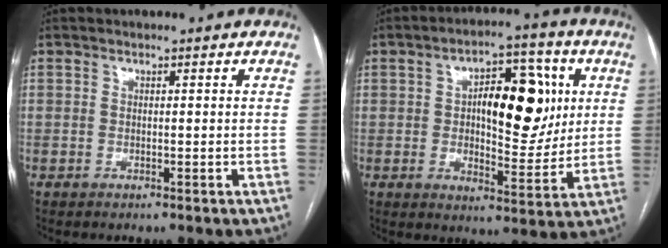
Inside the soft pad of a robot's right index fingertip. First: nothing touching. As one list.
[{"total": 13.3, "force": [2.8, 5.3, 11.9], "torque": [-0.174, 0.021, 0.046]}]